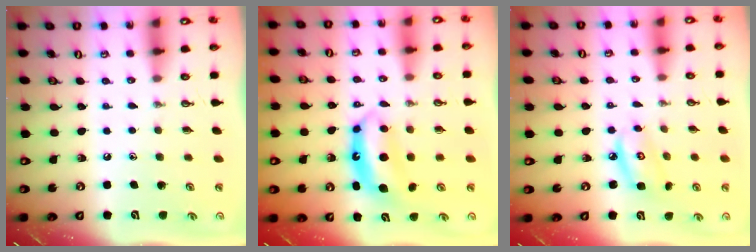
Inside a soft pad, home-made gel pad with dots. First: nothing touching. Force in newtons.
{"total": 7.7, "press": 7.7, "slide": 0.4}
{"total": 5.9, "press": 5.9, "slide": 0.3}